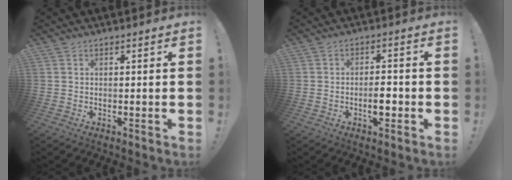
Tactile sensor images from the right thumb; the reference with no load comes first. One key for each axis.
{"total": 4.8, "fx": -1.7, "fy": 2.1, "fz": 4.0, "tx": -0.056, "ty": 0.003, "tz": -0.032}